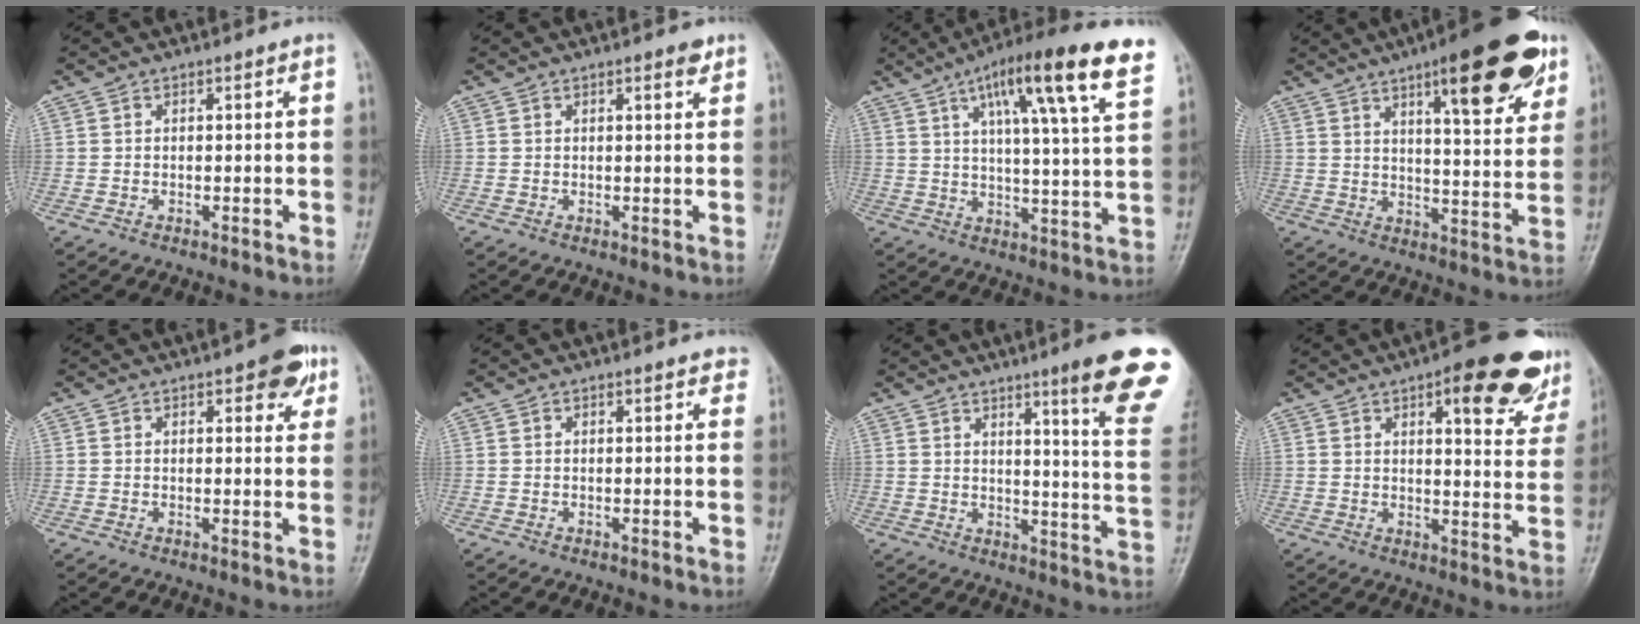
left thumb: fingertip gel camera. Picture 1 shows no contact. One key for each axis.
{"total": 1.9, "fx": 1.2, "fy": 0.5, "fz": 1.4, "tx": -0.017, "ty": -0.006, "tz": 0.015}
{"total": 18.3, "fx": 9.7, "fy": 2.6, "fz": 15.3, "tx": -0.219, "ty": -0.023, "tz": 0.141}
{"total": 19.2, "fx": 10.6, "fy": 5.0, "fz": 15.2, "tx": -0.177, "ty": -0.041, "tz": 0.148}
{"total": 6.0, "fx": 3.2, "fy": 2.5, "fz": 4.5, "tx": -0.035, "ty": -0.011, "tz": 0.032}
{"total": 2.6, "fx": 2.0, "fy": 1.0, "fz": 1.3, "tx": 0.003, "ty": 0.000, "tz": 0.015}
{"total": 16.8, "fx": 10.4, "fy": 0.8, "fz": 13.1, "tx": -0.143, "ty": -0.062, "tz": 0.125}
{"total": 16.2, "fx": 9.7, "fy": 5.3, "fz": 11.9, "tx": -0.107, "ty": -0.045, "tz": 0.114}